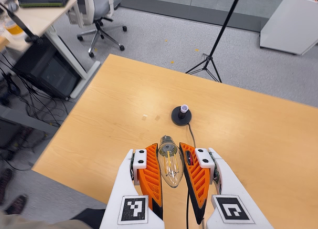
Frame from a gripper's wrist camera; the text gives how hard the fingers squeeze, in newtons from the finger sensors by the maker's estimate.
{"total": 20.4, "left": 21.8, "right": 19.0}